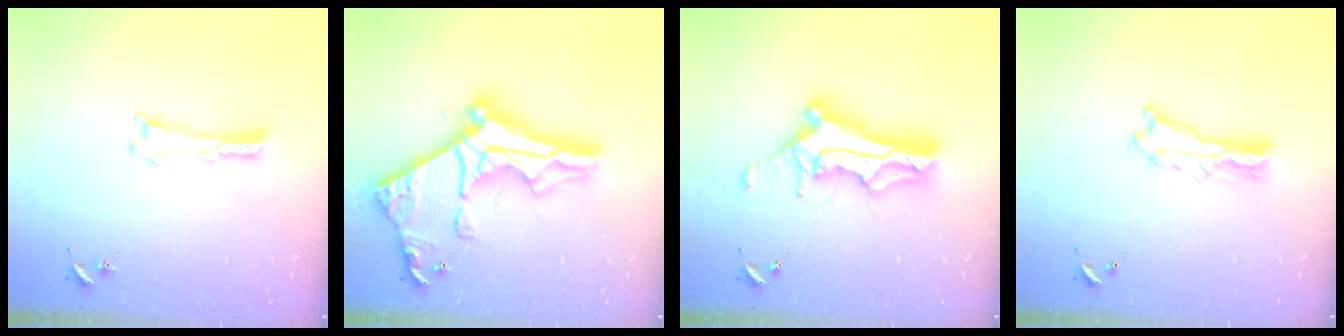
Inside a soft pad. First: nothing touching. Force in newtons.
{"total": 12.1, "press": 12.0, "slide": 1.4}
{"total": 12.6, "press": 12.6, "slide": 1.0}
{"total": 2.7, "press": 2.6, "slide": 0.3}